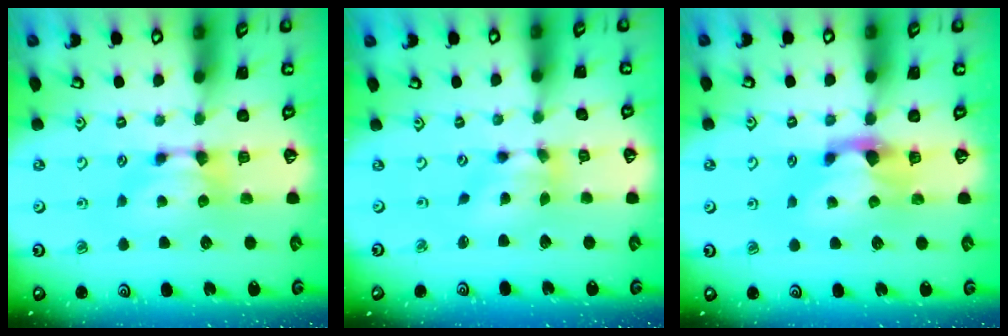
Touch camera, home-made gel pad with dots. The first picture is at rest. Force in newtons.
{"total": 3.8, "press": 3.5, "slide": 1.6}
{"total": 2.2, "press": 1.8, "slide": 1.2}